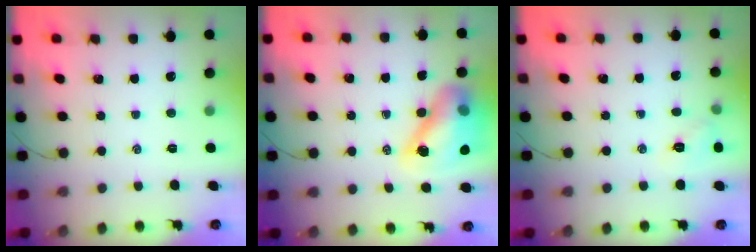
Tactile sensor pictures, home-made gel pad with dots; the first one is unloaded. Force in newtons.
{"total": 15.5, "press": 14.9, "slide": 4.1}
{"total": 5.8, "press": 5.6, "slide": 1.3}